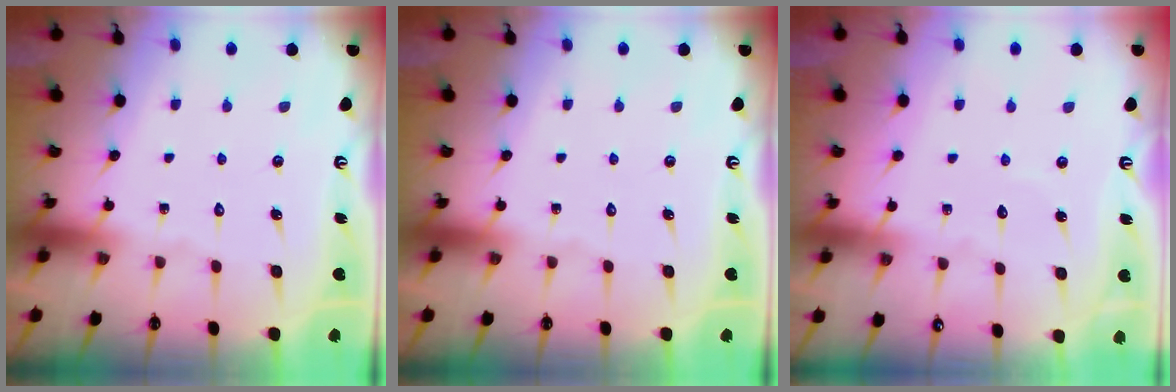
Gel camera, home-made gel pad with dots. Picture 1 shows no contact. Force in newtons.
{"total": 0.0}
{"total": 3.2, "press": 3.2, "slide": 0.2}